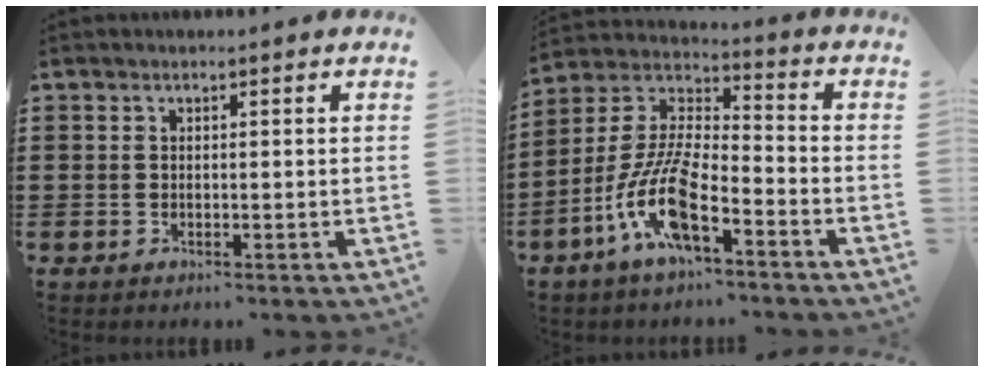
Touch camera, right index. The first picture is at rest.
{"total": 11.8, "force": [-6.4, 3.6, 9.3], "torque": [-0.220, -0.009, -0.129]}